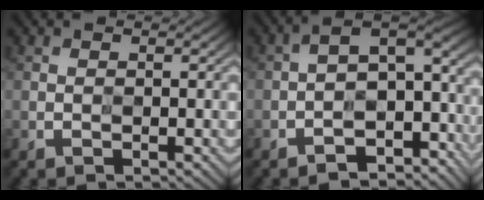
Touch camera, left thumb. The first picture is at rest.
{"total": 8.5, "force": [-4.5, 4.6, 5.6], "torque": [-0.071, -0.010, -0.074]}